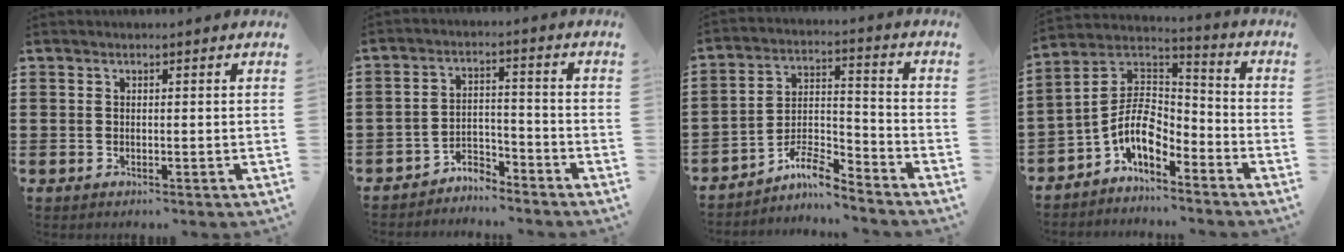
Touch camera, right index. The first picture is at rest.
{"total": 4.2, "force": [-4.2, 0.8, 0.4], "torque": [-0.014, 0.004, -0.084]}
{"total": 7.1, "force": [-6.3, 1.2, 3.1], "torque": [-0.064, 0.004, -0.120]}
{"total": 8.3, "force": [-4.0, 4.3, 5.8], "torque": [-0.148, -0.020, -0.087]}